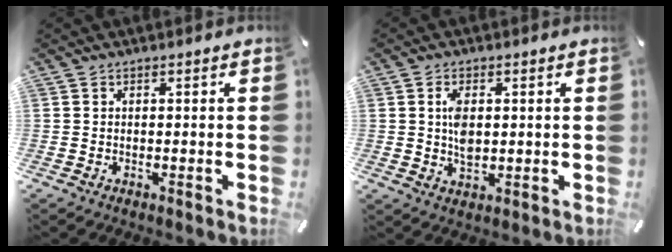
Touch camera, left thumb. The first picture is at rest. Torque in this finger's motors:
{"motor_torque": [0.85, 1.47, 0.46, -0.38, 0.19]}